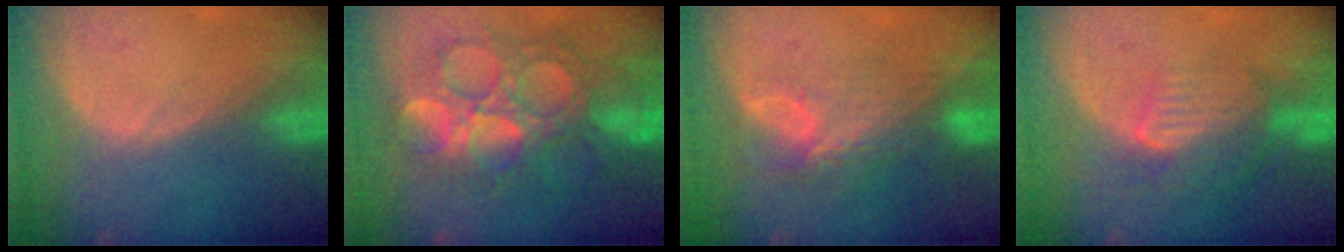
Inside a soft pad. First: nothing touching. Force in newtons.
{"total": 12.2, "press": 12.1, "slide": 1.4}
{"total": 7.8, "press": 6.8, "slide": 3.8}
{"total": 8.1, "press": 7.3, "slide": 3.6}